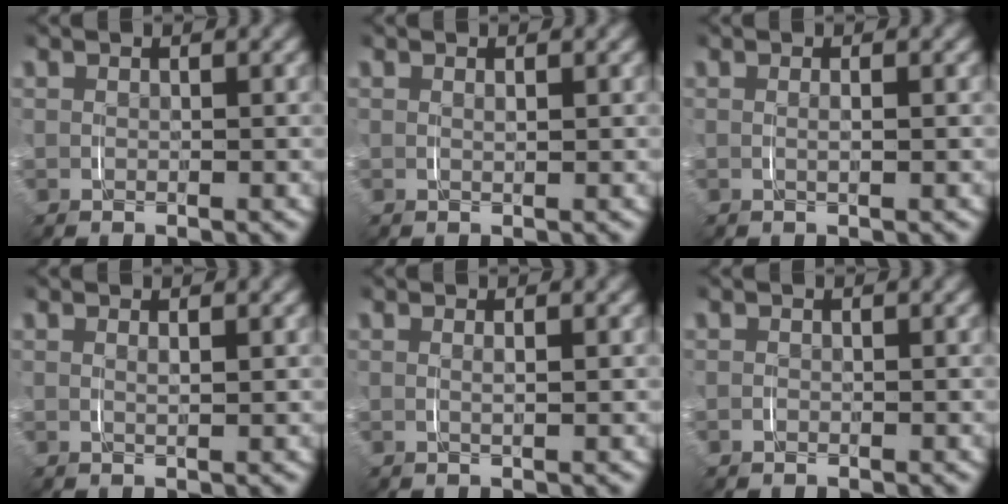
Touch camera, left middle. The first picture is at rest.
{"total": 0.7, "force": [0.4, -0.6, -0.2], "torque": [0.005, 0.002, 0.008]}
{"total": 0.8, "force": [0.1, -0.8, 0.0], "torque": [0.004, 0.002, 0.003]}
{"total": 1.1, "force": [0.6, -0.9, -0.2], "torque": [0.007, 0.005, 0.013]}
{"total": 1.0, "force": [0.4, -0.9, 0.0], "torque": [0.004, 0.004, 0.008]}
{"total": 0.7, "force": [-0.4, 0.6, 0.1], "torque": [-0.009, -0.003, -0.007]}